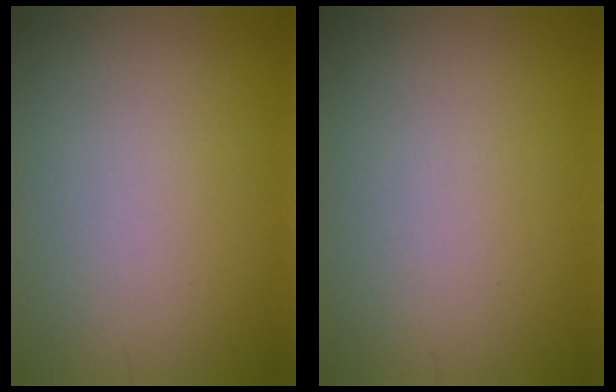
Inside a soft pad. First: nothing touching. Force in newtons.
{"total": 0.0}